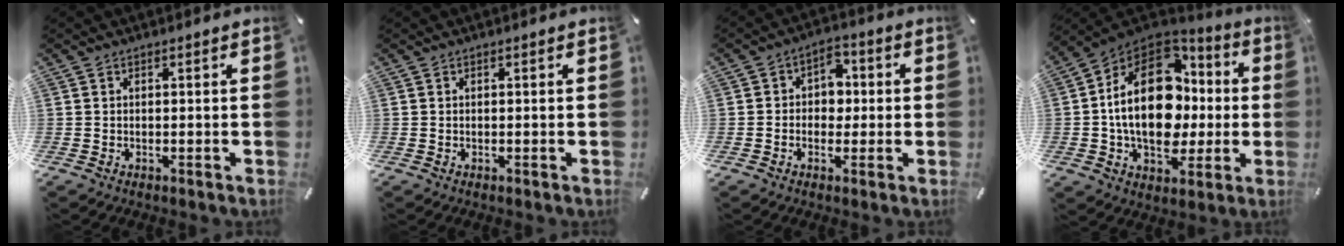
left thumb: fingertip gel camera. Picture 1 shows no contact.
{"total": 0.0}
{"total": 6.1, "force": [-0.1, 5.2, 3.3], "torque": [-0.039, 0.003, -0.009]}
{"total": 24.0, "force": [0.8, 16.3, 17.6], "torque": [-0.325, 0.004, 0.018]}